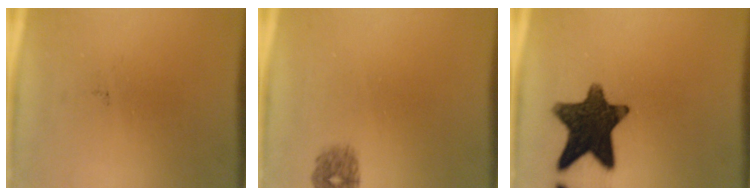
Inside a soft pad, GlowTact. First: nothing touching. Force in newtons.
{"total": 1.6}
{"total": 13.3}